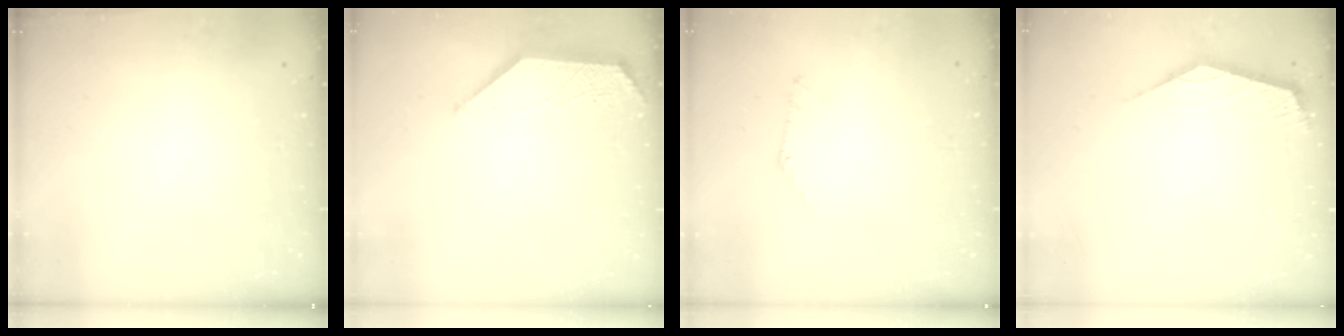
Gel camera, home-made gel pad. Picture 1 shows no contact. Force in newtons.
{"total": 1.3, "press": 1.3, "slide": 0.3}
{"total": 0.0}
{"total": 2.7, "press": 2.6, "slide": 0.6}